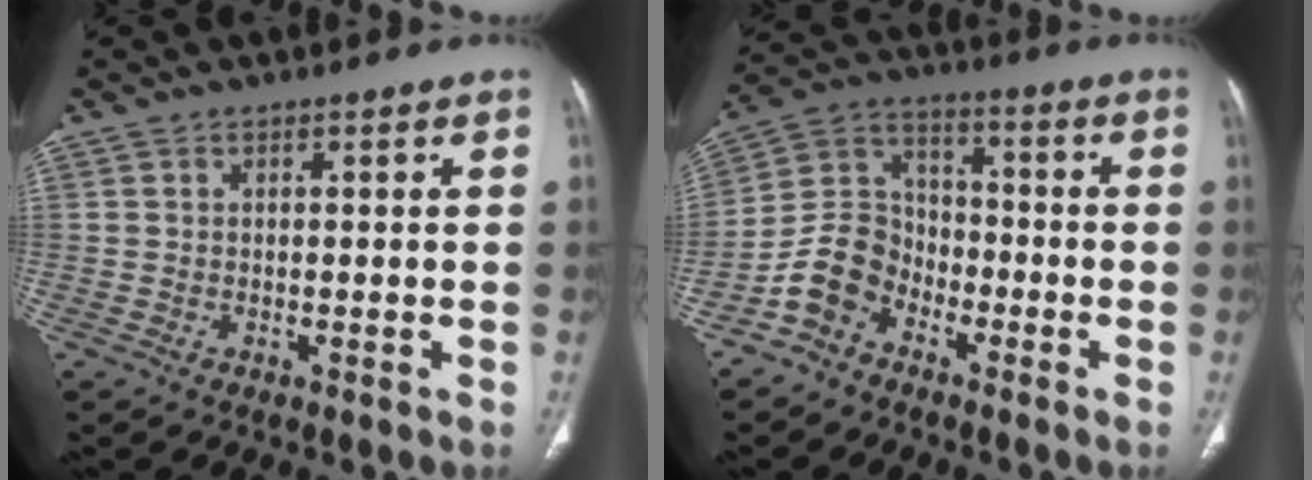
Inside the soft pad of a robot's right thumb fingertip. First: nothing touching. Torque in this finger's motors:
{"motor_torque": [0.01, 0.14, 0.48, -0.29, 0.06]}